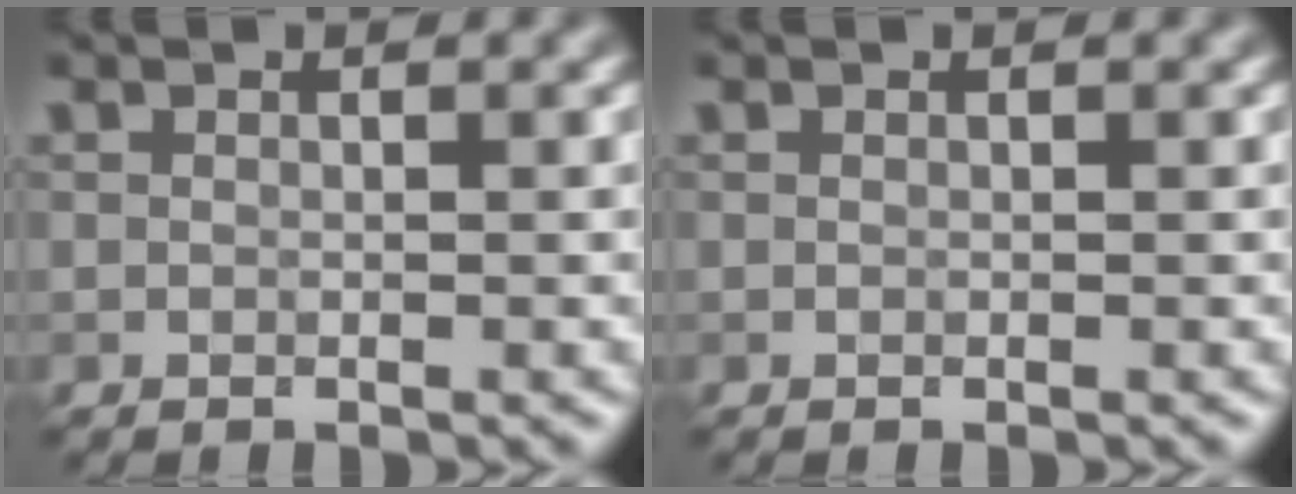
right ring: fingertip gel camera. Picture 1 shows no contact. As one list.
[{"total": 0.0}]